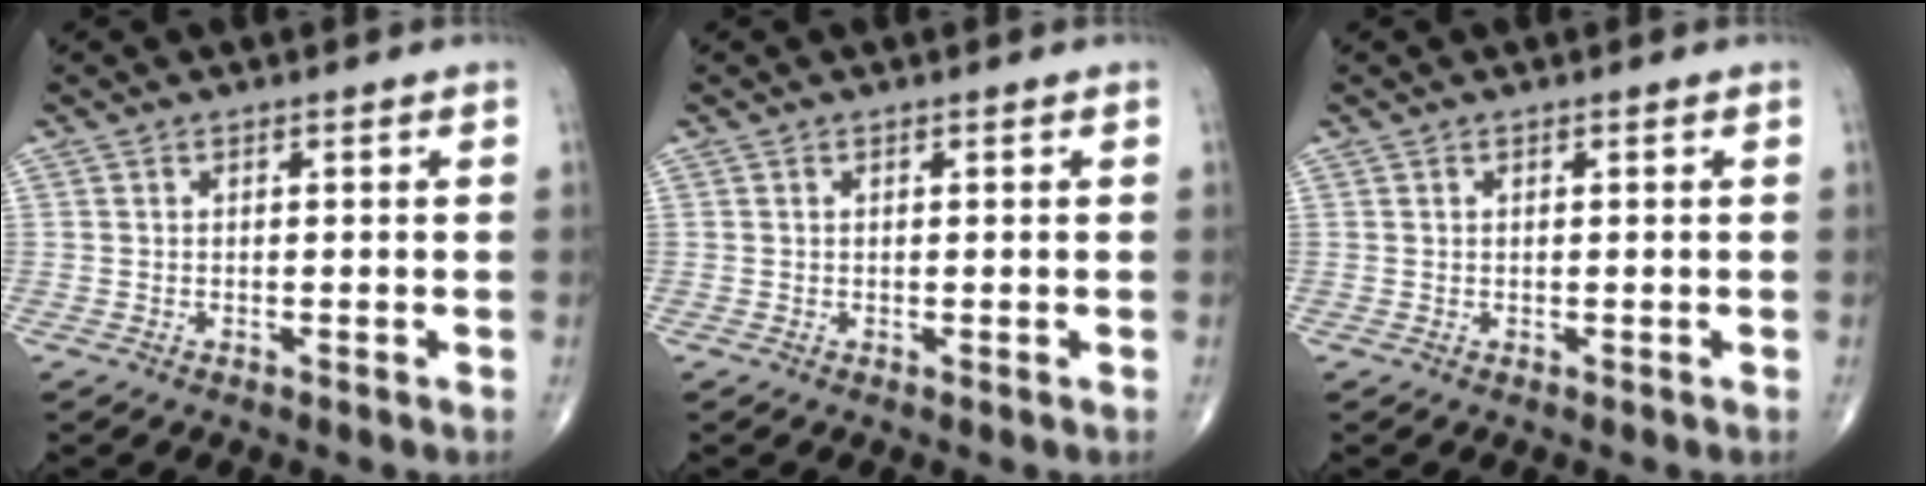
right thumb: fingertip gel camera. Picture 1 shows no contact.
{"total": 0.0}
{"total": 0.0}